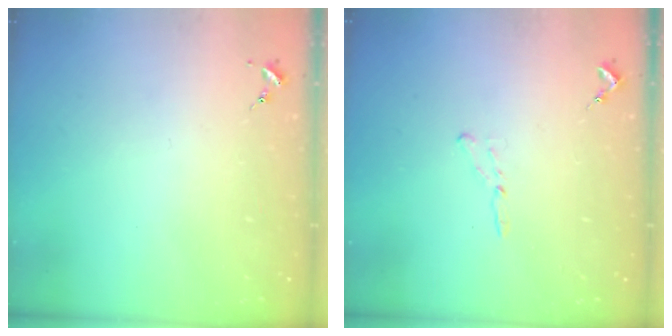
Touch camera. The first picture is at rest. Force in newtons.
{"total": 3.4, "press": 3.4, "slide": 0.4}